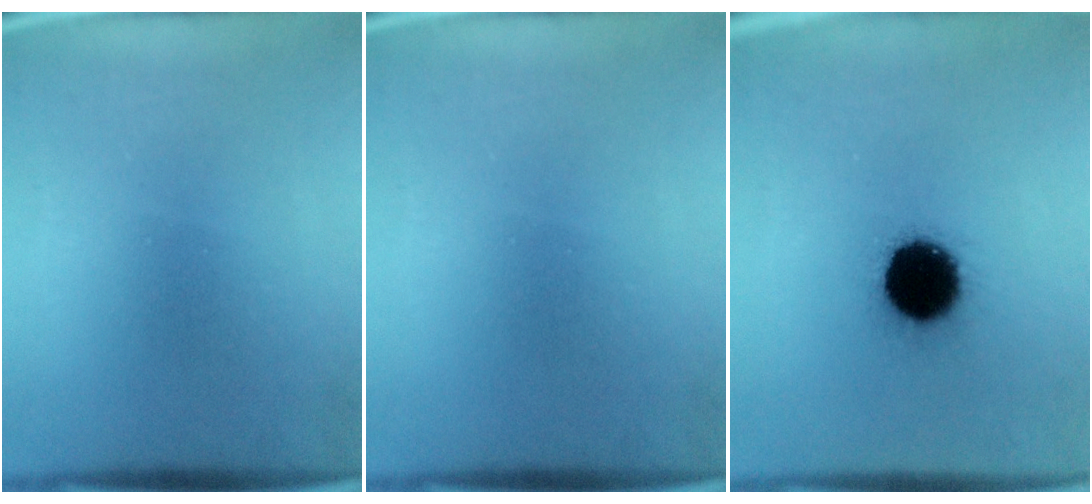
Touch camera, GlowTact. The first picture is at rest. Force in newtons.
{"total": 0.0}
{"total": 13.3}